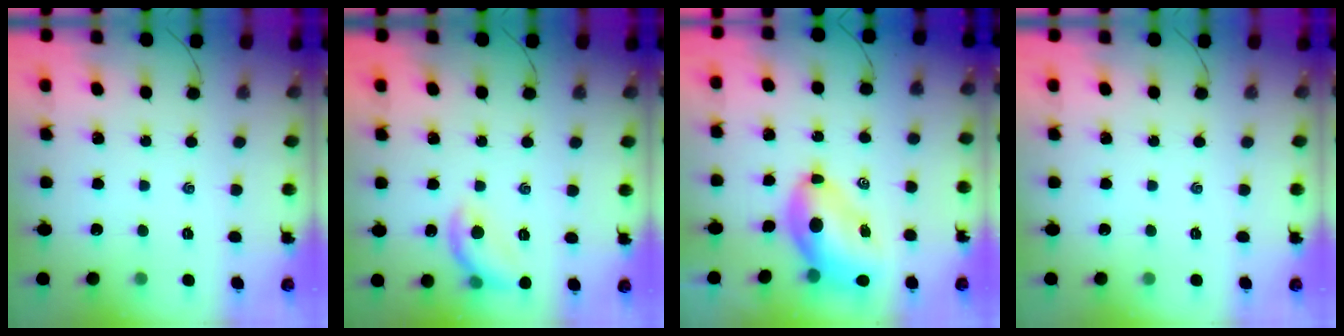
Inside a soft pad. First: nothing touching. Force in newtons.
{"total": 9.2, "press": 9.2, "slide": 0.2}
{"total": 10.1, "press": 9.7, "slide": 2.8}
{"total": 0.0}